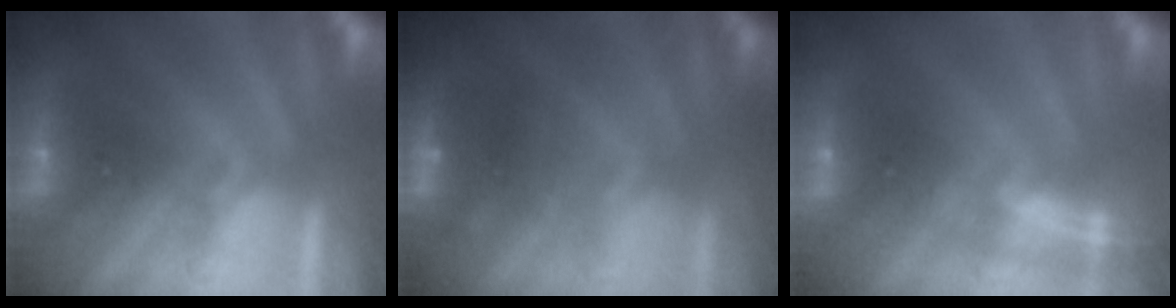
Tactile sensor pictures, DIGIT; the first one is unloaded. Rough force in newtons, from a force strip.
{"total": 4.9}
{"total": 1.6}